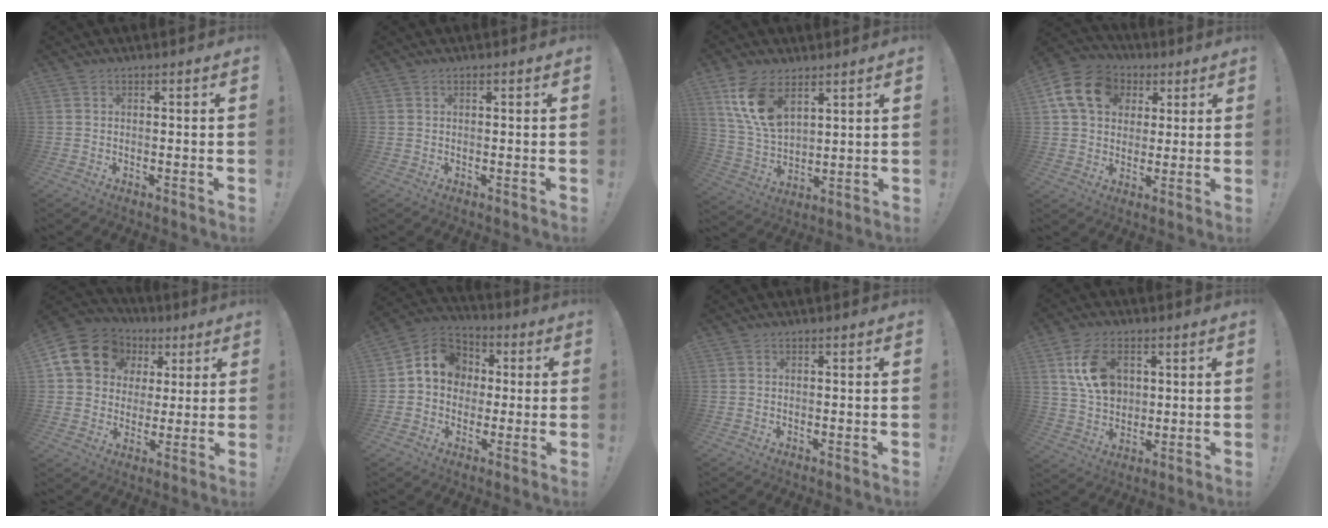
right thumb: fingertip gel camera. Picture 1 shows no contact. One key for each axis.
{"total": 0.0}
{"total": 13.4, "fx": 7.5, "fy": 7.4, "fz": 8.3, "tx": -0.166, "ty": -0.032, "tz": 0.142}
{"total": 16.4, "fx": 5.4, "fy": 12.7, "fz": 8.9, "tx": -0.127, "ty": -0.006, "tz": 0.107}
{"total": 16.0, "fx": 5.6, "fy": 13.2, "fz": 7.1, "tx": -0.106, "ty": -0.012, "tz": 0.122}
{"total": 10.8, "fx": 1.1, "fy": 9.6, "fz": 4.7, "tx": -0.053, "ty": 0.010, "tz": 0.028}
{"total": 0.0}
{"total": 12.9, "fx": 4.3, "fy": 9.1, "fz": 8.1, "tx": -0.138, "ty": -0.001, "tz": 0.082}